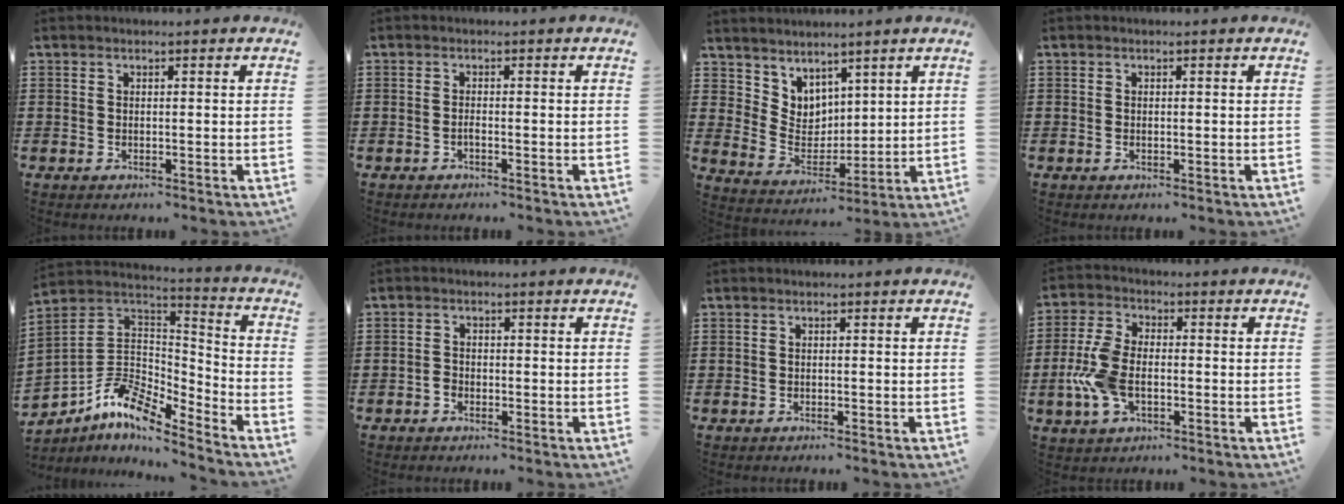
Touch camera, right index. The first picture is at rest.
{"total": 0.8, "force": [-0.4, 0.1, 0.6], "torque": [-0.013, -0.005, -0.006]}
{"total": 3.7, "force": [3.4, 1.5, -0.2], "torque": [-0.008, -0.005, 0.067]}
{"total": 0.0}
{"total": 8.2, "force": [-5.8, 3.7, 4.5], "torque": [-0.111, -0.003, -0.120]}
{"total": 1.3, "force": [-0.8, 0.9, 0.5], "torque": [-0.011, 0.000, -0.016]}
{"total": 0.0}
{"total": 7.8, "force": [-1.7, 4.2, 6.3], "torque": [-0.157, -0.007, -0.038]}